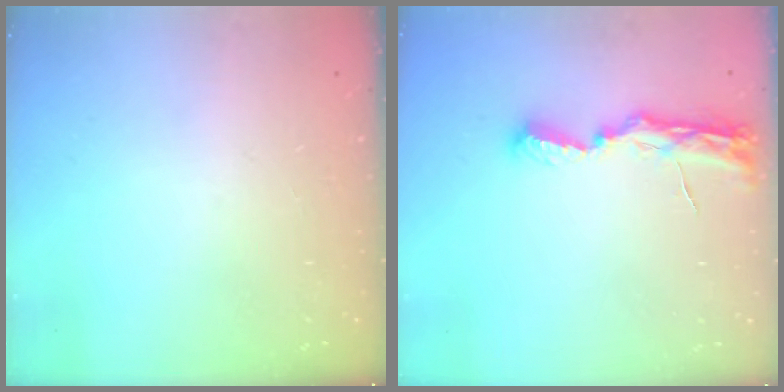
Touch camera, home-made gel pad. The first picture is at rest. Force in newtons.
{"total": 8.0, "press": 8.0, "slide": 0.7}